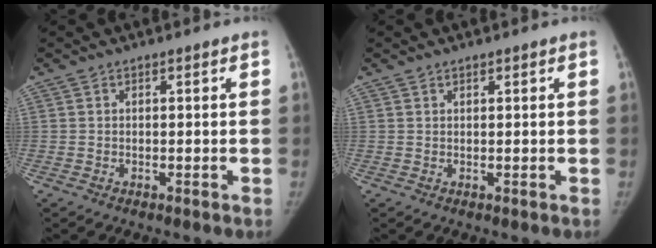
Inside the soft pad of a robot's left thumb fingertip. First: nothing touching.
{"total": 0.5, "force": [0.5, 0.2, 0.1], "torque": [-0.002, -0.003, 0.008]}